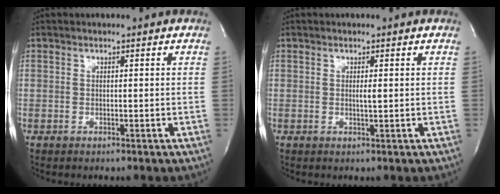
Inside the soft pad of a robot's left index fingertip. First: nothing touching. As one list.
[{"total": 0.9, "force": [-0.1, -0.1, 0.9], "torque": [-0.023, -0.009, 0.000]}]